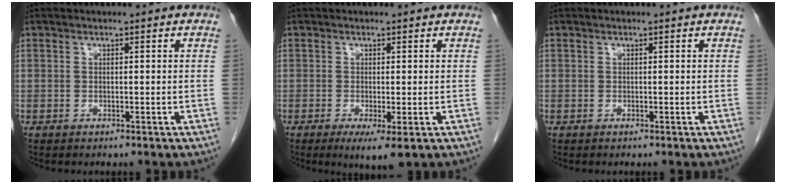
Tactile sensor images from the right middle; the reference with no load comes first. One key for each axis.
{"total": 4.2, "fx": -1.7, "fy": 0.7, "fz": 3.7, "tx": -0.055, "ty": -0.012, "tz": -0.020}
{"total": 0.0}